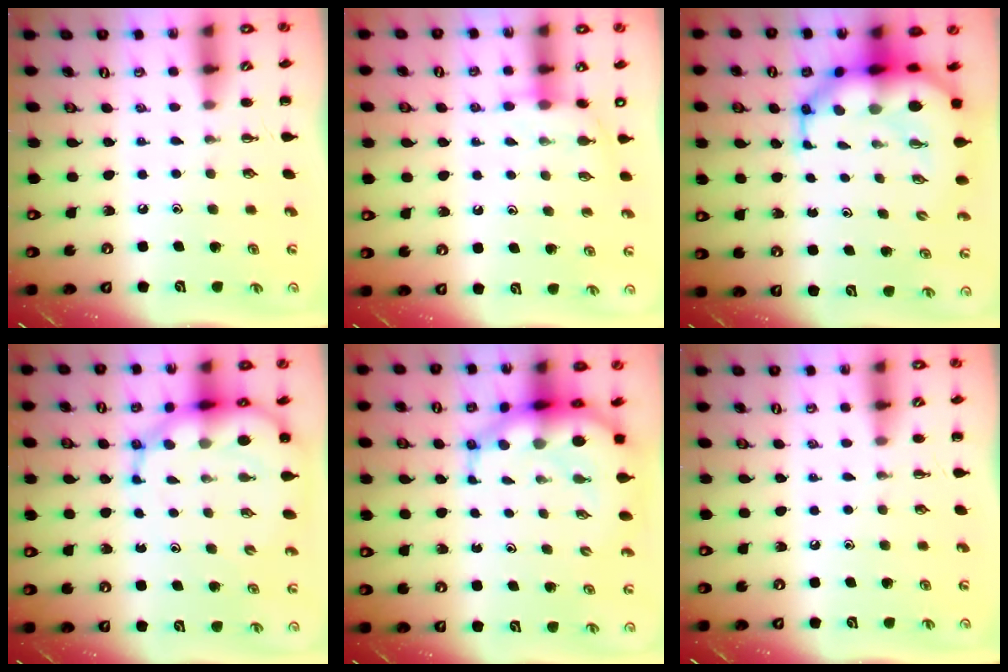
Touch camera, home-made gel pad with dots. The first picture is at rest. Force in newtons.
{"total": 5.3, "press": 5.3, "slide": 0.6}
{"total": 11.8, "press": 11.4, "slide": 3.0}
{"total": 11.8, "press": 11.2, "slide": 3.5}
{"total": 10.6, "press": 10.1, "slide": 3.1}
{"total": 0.0}